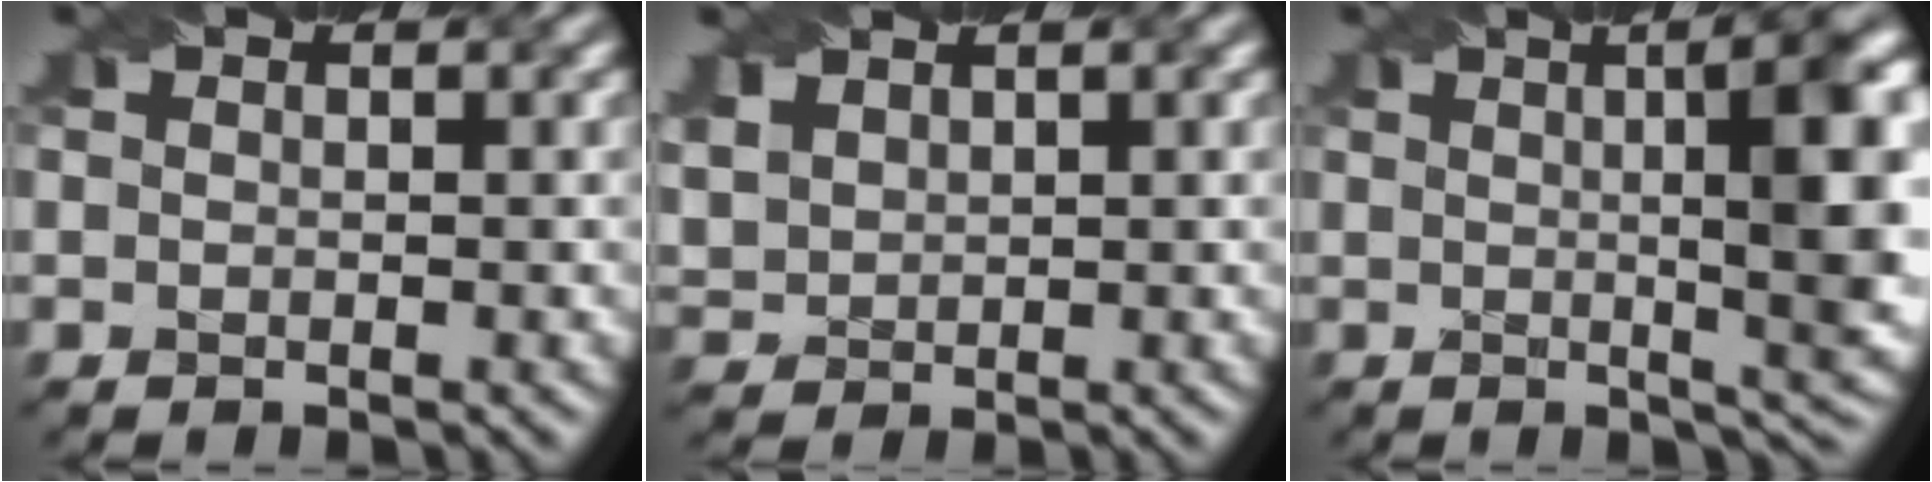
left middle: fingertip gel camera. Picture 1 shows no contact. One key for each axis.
{"total": 2.5, "fx": 1.6, "fy": 1.7, "fz": 1.1, "tx": -0.033, "ty": 0.003, "tz": 0.039}
{"total": 11.2, "fx": 1.5, "fy": 2.9, "fz": 10.7, "tx": -0.112, "ty": 0.012, "tz": 0.017}